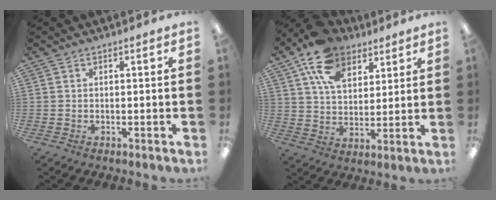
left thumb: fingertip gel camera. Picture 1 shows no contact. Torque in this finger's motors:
{"motor_torque": [0.31, 0.40, 1.85, -0.92, 0.35]}